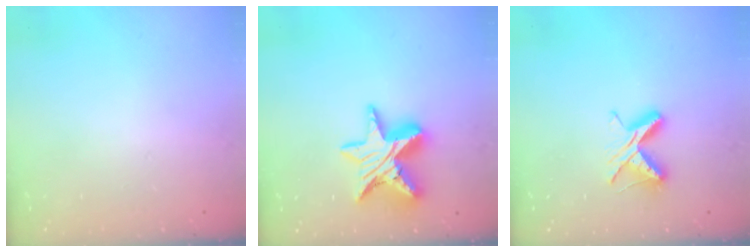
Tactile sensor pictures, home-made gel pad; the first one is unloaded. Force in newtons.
{"total": 14.4, "press": 14.3, "slide": 1.1}
{"total": 7.5, "press": 7.4, "slide": 0.8}